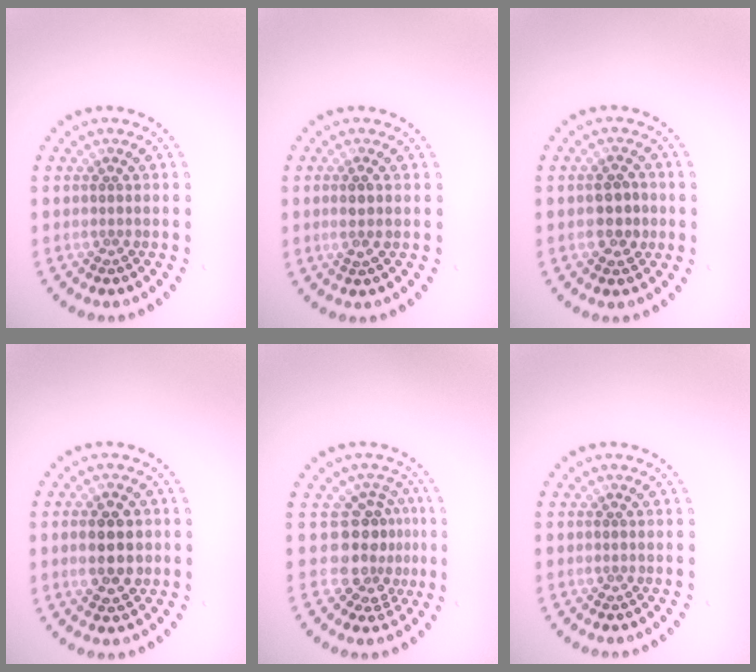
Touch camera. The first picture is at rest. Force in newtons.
{"total": 1.2, "press": 0.9, "slide": 0.7}
{"total": 2.4, "press": 2.4, "slide": 0.2}
{"total": 4.5, "press": 4.5, "slide": 0.1}
{"total": 4.0, "press": 2.9, "slide": 2.7}
{"total": 0.0}